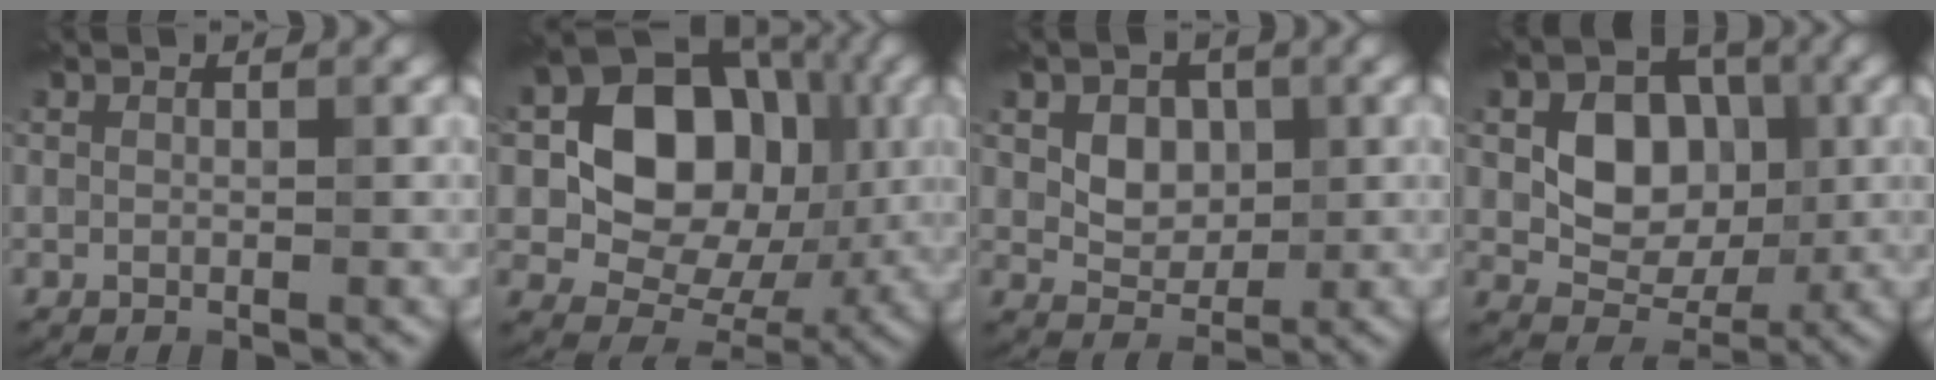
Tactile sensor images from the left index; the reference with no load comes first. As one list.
[{"total": 11.9, "force": [0.8, 9.2, 7.6], "torque": [-0.109, -0.009, 0.004]}, {"total": 3.5, "force": [0.3, 2.7, 2.2], "torque": [-0.038, -0.008, 0.002]}, {"total": 6.8, "force": [0.3, 5.1, 4.4], "torque": [-0.068, -0.005, 0.000]}]